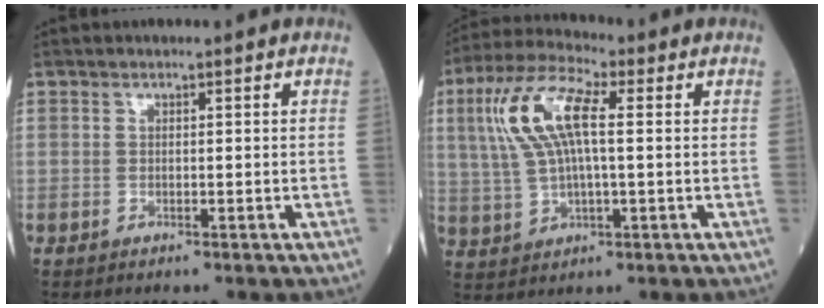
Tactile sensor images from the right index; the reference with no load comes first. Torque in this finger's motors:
{"motor_torque": [0.44, 0.05, 0.45, 0.21]}